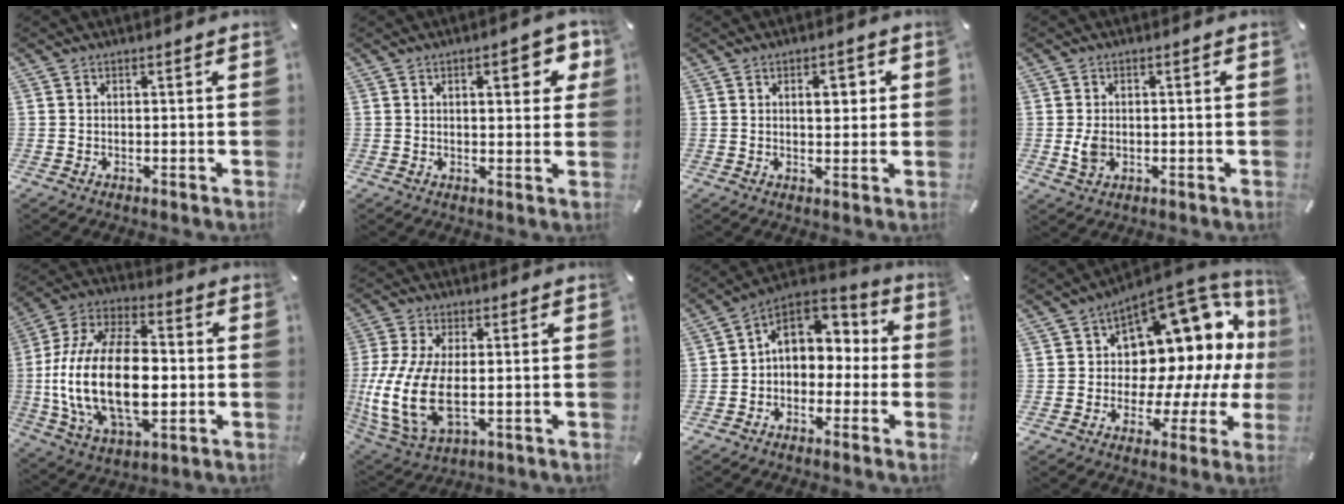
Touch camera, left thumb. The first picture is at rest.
{"total": 7.7, "force": [3.0, 3.2, 6.4], "torque": [-0.078, -0.006, 0.041]}
{"total": 4.7, "force": [1.3, 2.7, 3.7], "torque": [-0.039, -0.006, 0.008]}
{"total": 3.9, "force": [-0.4, 2.9, 2.5], "torque": [-0.052, -0.003, -0.011]}
{"total": 24.7, "force": [-2.4, 14.6, 19.8], "torque": [-0.420, -0.007, -0.040]}
{"total": 14.9, "force": [-0.6, 7.6, 12.8], "torque": [-0.288, -0.020, -0.010]}
{"total": 8.7, "force": [1.4, 7.5, 4.1], "torque": [-0.063, 0.003, 0.027]}
{"total": 15.3, "force": [6.5, 10.5, 9.0], "torque": [-0.097, -0.089, 0.109]}